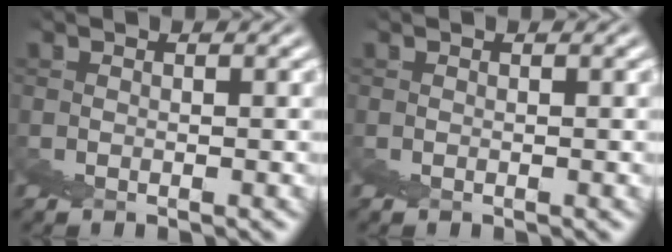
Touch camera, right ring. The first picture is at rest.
{"total": 0.0}